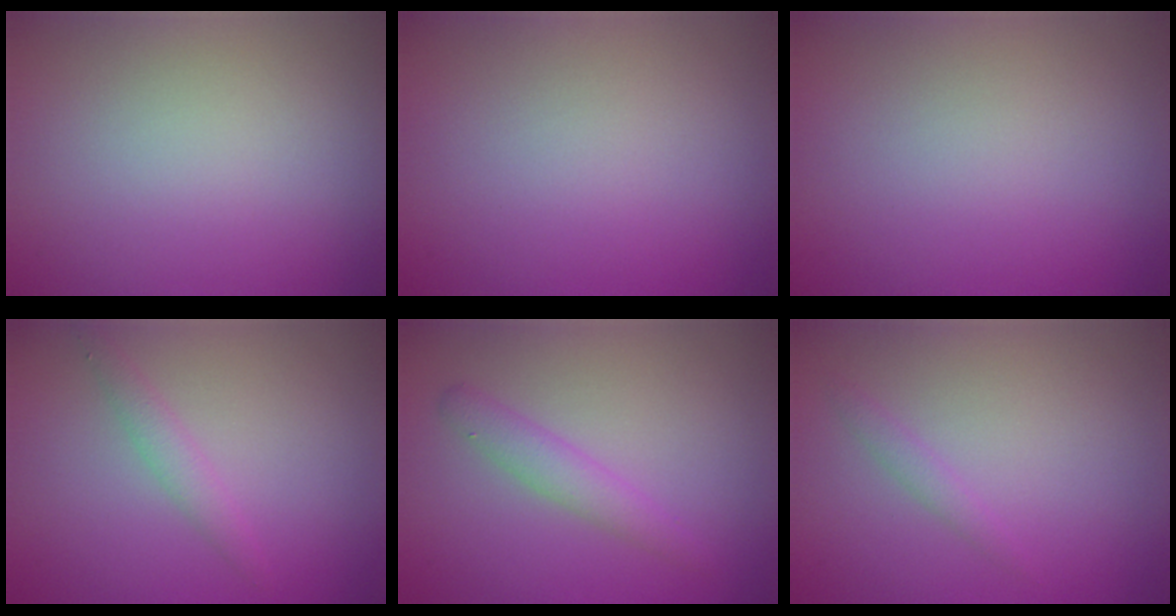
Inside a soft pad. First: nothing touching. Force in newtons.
{"total": 0.0}
{"total": 0.0}
{"total": 1.6, "press": 1.6, "slide": 0.0}
{"total": 1.3, "press": 1.3, "slide": 0.2}
{"total": 1.0, "press": 1.0, "slide": 0.0}